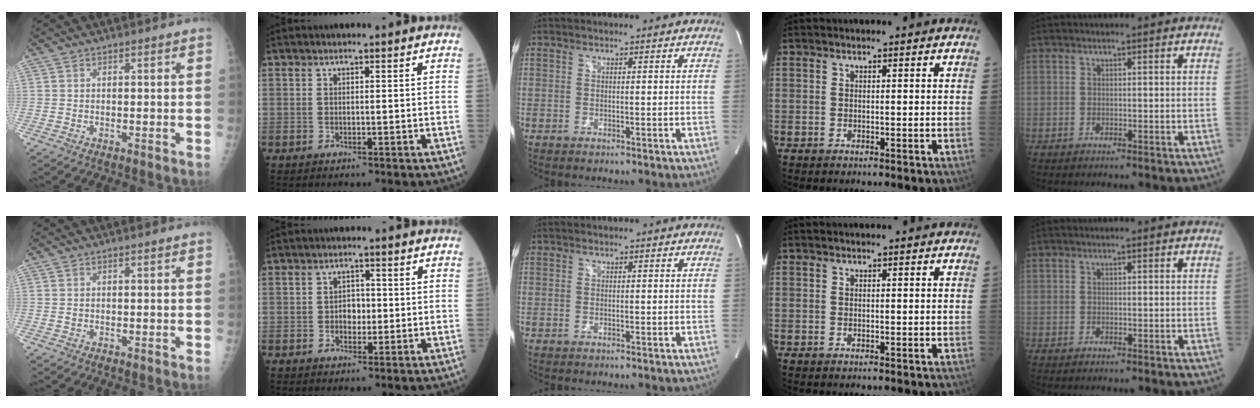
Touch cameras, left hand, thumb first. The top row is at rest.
{"thumb": {"total": 0.7, "force": [0.3, 0.3, 0.6], "torque": [-0.009, 0.001, 0.007]}, "index": {"total": 2.5, "force": [-0.2, 1.8, 1.8], "torque": [-0.025, 0.005, -0.002]}}